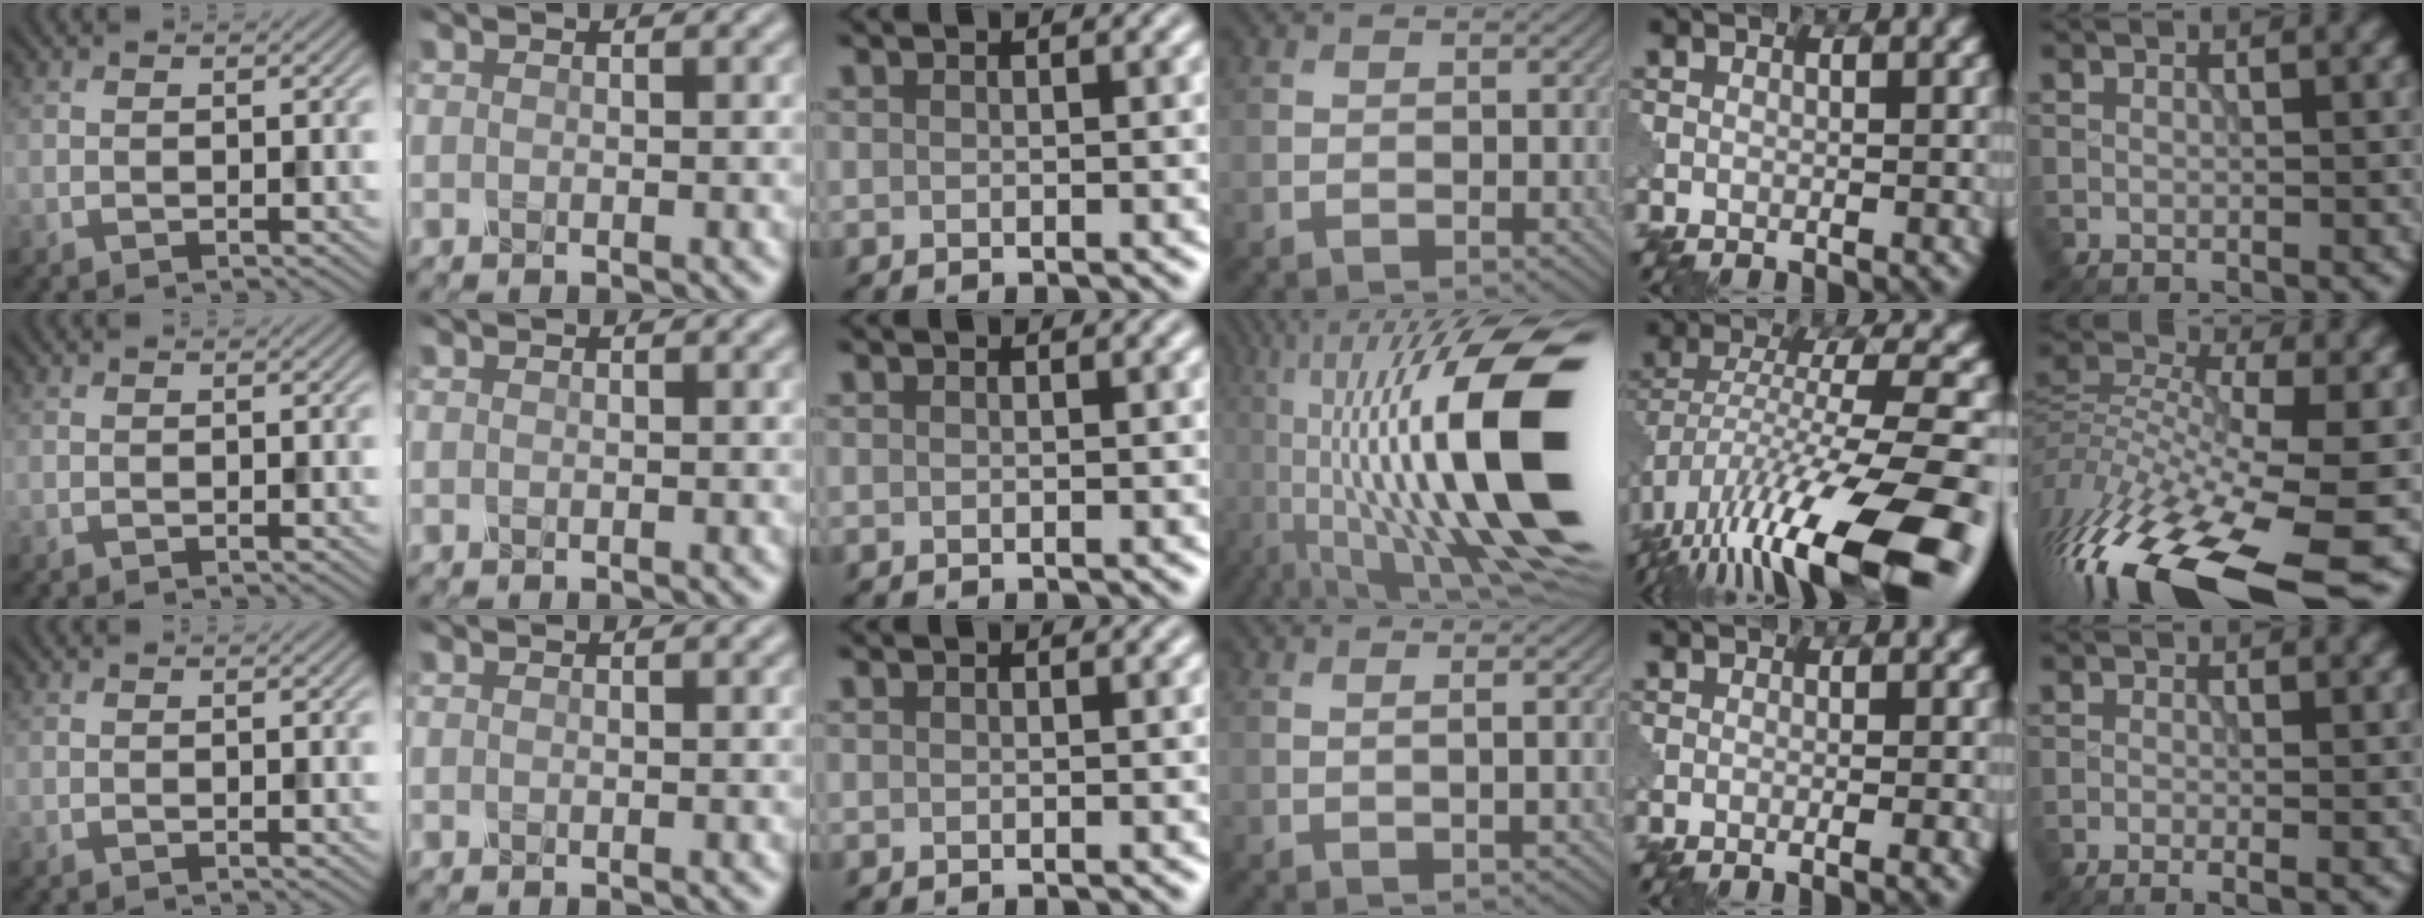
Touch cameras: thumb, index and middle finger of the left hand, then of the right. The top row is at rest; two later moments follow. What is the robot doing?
{"motion": "shake", "object": "plastic piggy bank"}